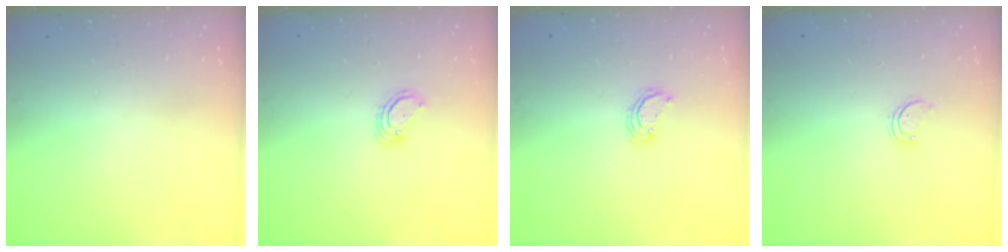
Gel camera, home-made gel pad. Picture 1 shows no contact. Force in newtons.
{"total": 2.9, "press": 2.9, "slide": 0.2}
{"total": 2.4, "press": 2.4, "slide": 0.3}
{"total": 1.7, "press": 1.7, "slide": 0.3}